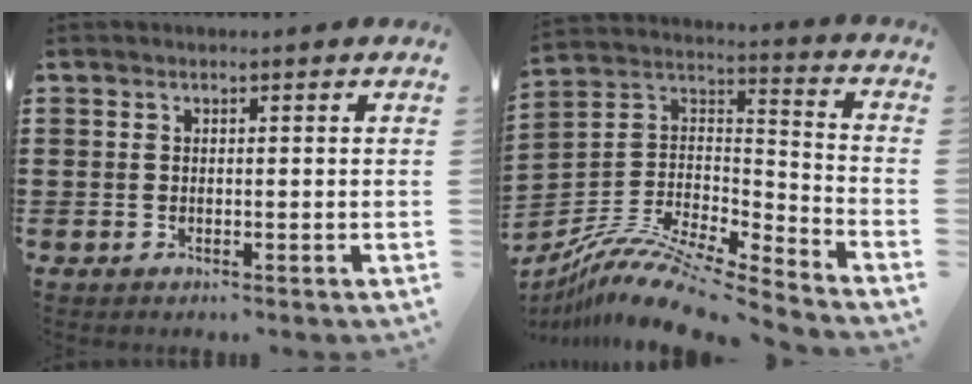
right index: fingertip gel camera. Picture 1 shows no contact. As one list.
[{"total": 11.2, "force": [-9.7, 1.8, 5.4], "torque": [-0.109, 0.011, -0.193]}]